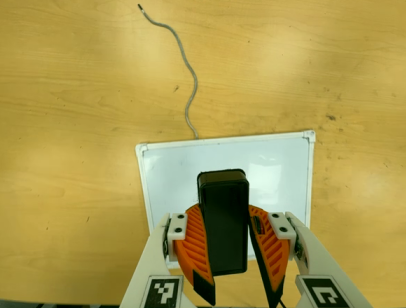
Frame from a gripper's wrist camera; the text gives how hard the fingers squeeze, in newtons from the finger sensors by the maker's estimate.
{"total": 8.9, "left": 9.0, "right": 8.9}